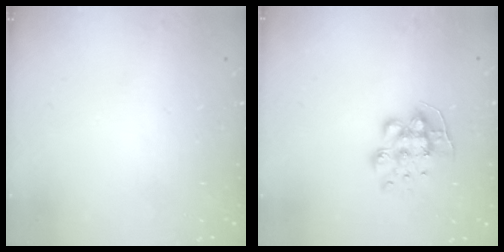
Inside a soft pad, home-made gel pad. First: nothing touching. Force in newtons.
{"total": 9.5, "press": 9.5, "slide": 0.7}